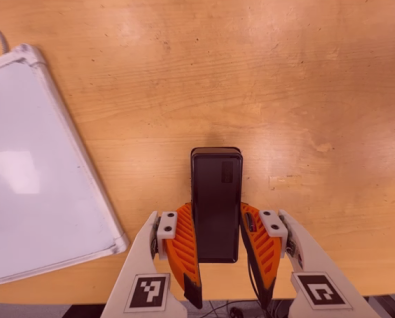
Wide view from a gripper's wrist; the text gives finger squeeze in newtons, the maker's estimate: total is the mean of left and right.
{"total": 4.6, "left": 3.2, "right": 5.9}